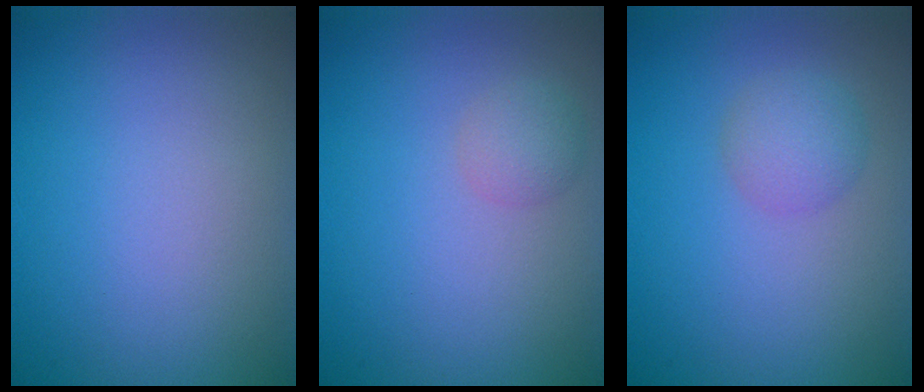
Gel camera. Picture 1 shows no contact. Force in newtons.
{"total": 1.5, "press": 1.5, "slide": 0.1}
{"total": 2.3, "press": 2.3, "slide": 0.0}